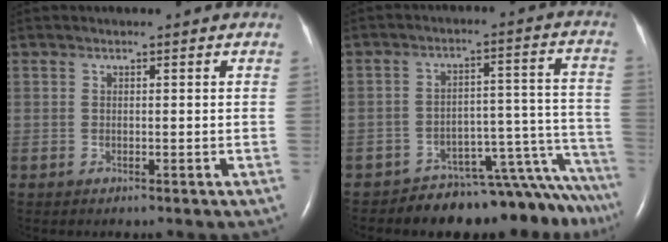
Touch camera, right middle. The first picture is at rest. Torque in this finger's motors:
{"motor_torque": [-0.23, -0.77, 0.09, 0.05]}